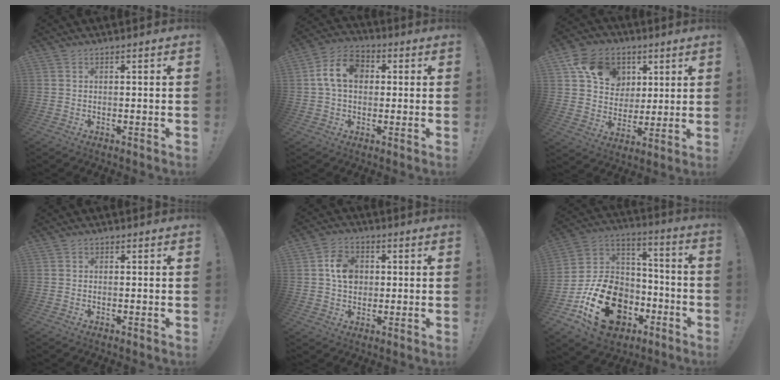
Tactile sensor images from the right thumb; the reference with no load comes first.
{"total": 11.2, "force": [1.9, 8.2, 7.4], "torque": [-0.130, 0.018, 0.039]}
{"total": 15.3, "force": [6.2, 12.5, 6.4], "torque": [-0.088, -0.015, 0.125]}
{"total": 0.6, "force": [0.0, 0.6, 0.1], "torque": [0.004, 0.000, -0.001]}
{"total": 8.3, "force": [1.0, 6.8, 4.7], "torque": [-0.068, 0.013, 0.023]}
{"total": 23.8, "force": [-9.5, 16.6, 14.1], "torque": [-0.238, 0.064, -0.138]}